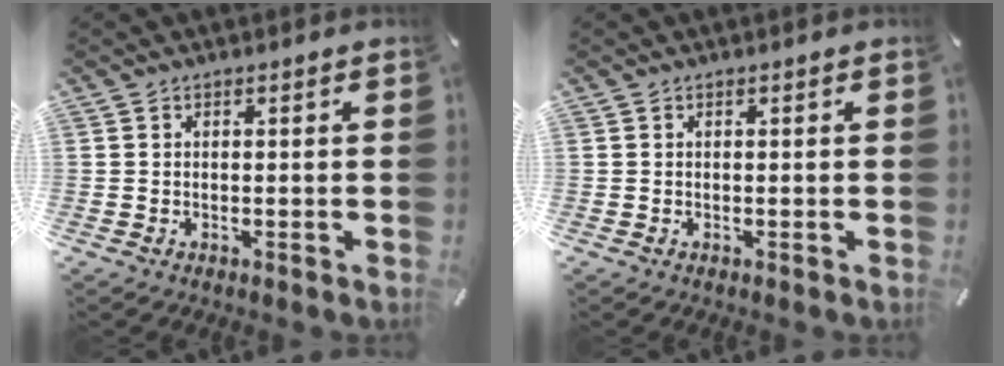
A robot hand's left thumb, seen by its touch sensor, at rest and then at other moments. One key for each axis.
{"total": 0.0}